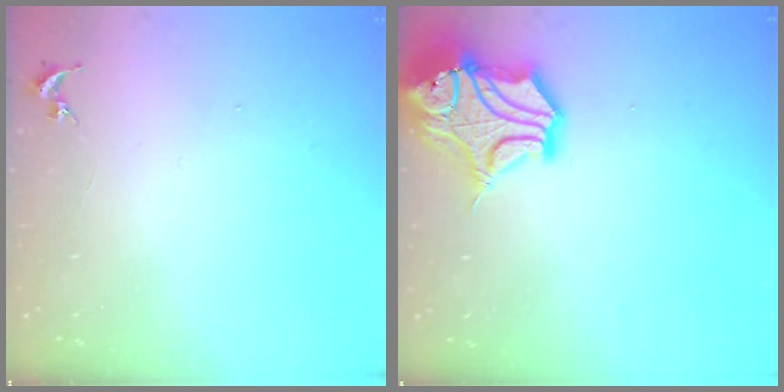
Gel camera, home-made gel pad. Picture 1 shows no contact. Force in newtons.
{"total": 16.9, "press": 16.7, "slide": 2.3}